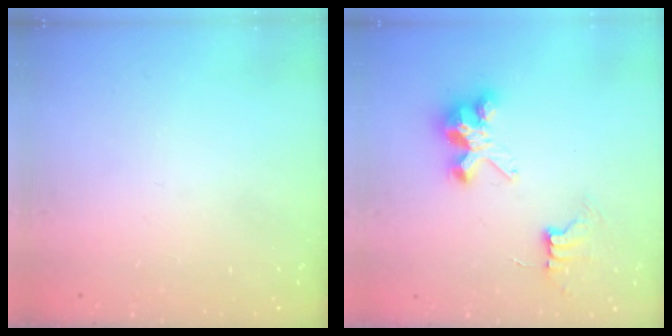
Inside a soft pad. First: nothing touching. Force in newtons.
{"total": 8.9, "press": 8.9, "slide": 0.7}